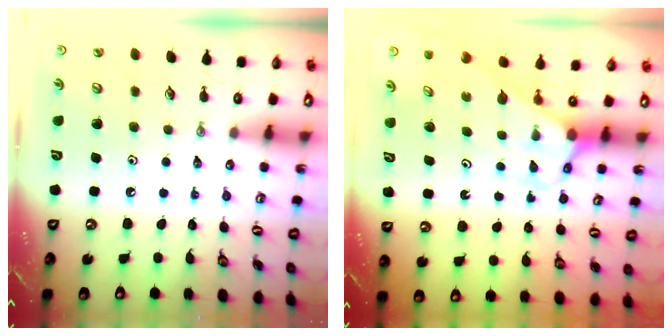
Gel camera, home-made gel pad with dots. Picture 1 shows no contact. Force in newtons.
{"total": 2.9, "press": 2.9, "slide": 0.2}